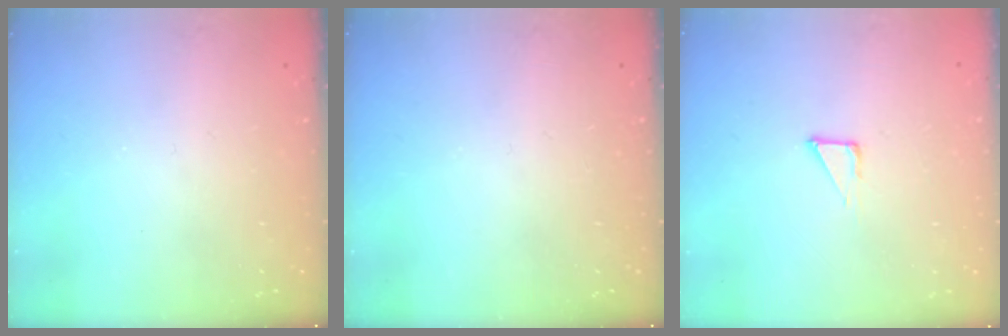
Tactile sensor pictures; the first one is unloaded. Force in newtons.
{"total": 0.0}
{"total": 3.6, "press": 3.6, "slide": 0.2}